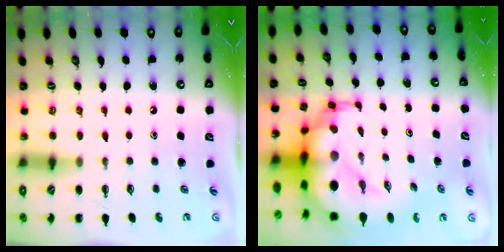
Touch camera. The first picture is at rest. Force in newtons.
{"total": 14.4, "press": 13.9, "slide": 4.0}